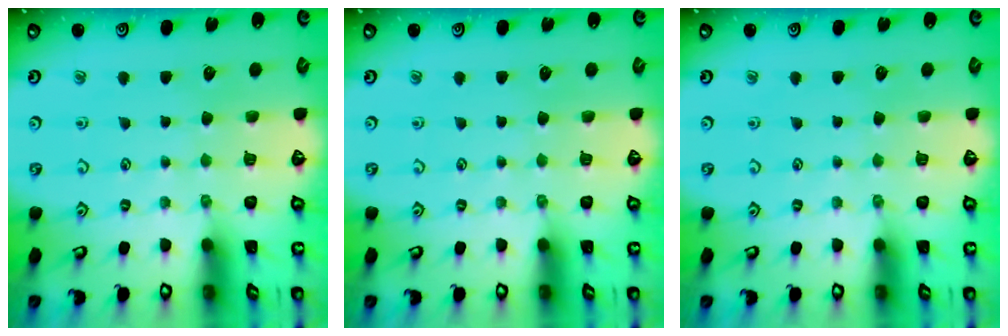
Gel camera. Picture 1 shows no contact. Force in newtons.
{"total": 0.0}
{"total": 0.0}